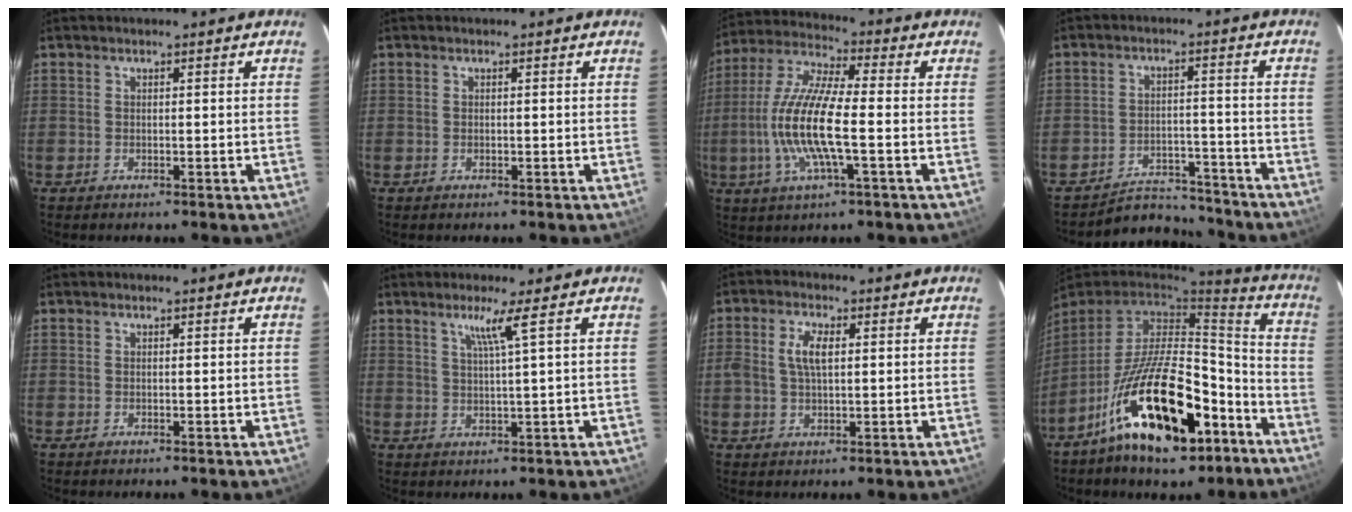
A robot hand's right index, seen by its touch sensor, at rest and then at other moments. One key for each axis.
{"total": 0.0}
{"total": 14.4, "fx": -2.6, "fy": 2.7, "fz": 13.9, "tx": -0.284, "ty": -0.004, "tz": -0.055}
{"total": 9.3, "fx": -8.9, "fy": 2.8, "fz": 0.4, "tx": -0.022, "ty": 0.027, "tz": -0.125}
{"total": 0.0}
{"total": 3.6, "fx": 1.9, "fy": -1.2, "fz": 2.9, "tx": -0.050, "ty": -0.008, "tz": 0.035}
{"total": 4.9, "fx": 0.8, "fy": 2.4, "fz": 4.2, "tx": -0.082, "ty": 0.008, "tz": 0.017}
{"total": 22.9, "fx": -12.8, "fy": 9.5, "fz": 16.4, "tx": -0.289, "ty": 0.000, "tz": -0.199}